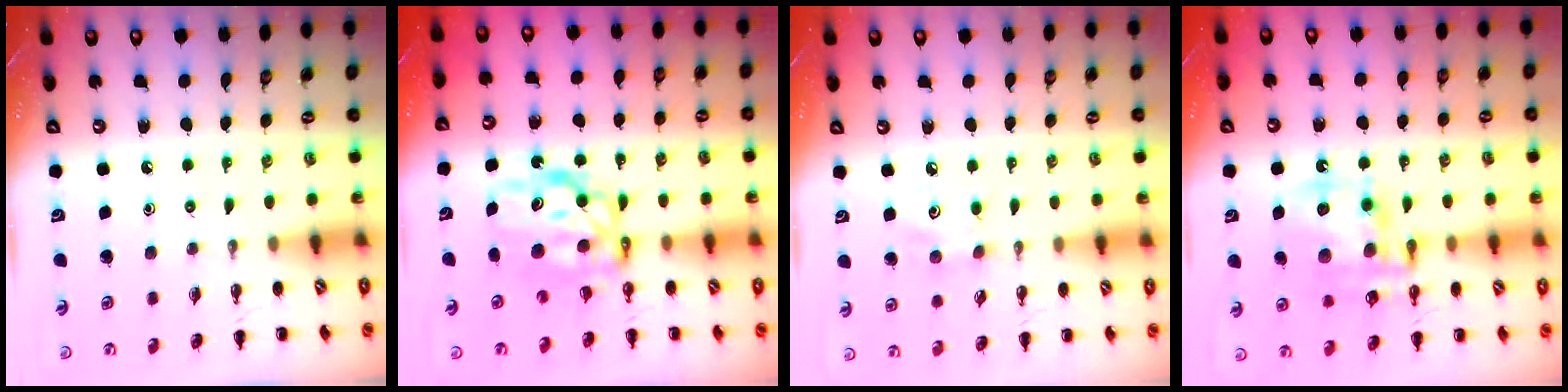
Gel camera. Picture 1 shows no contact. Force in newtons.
{"total": 8.5, "press": 8.3, "slide": 1.7}
{"total": 4.1, "press": 4.0, "slide": 0.9}
{"total": 14.3, "press": 14.0, "slide": 3.1}